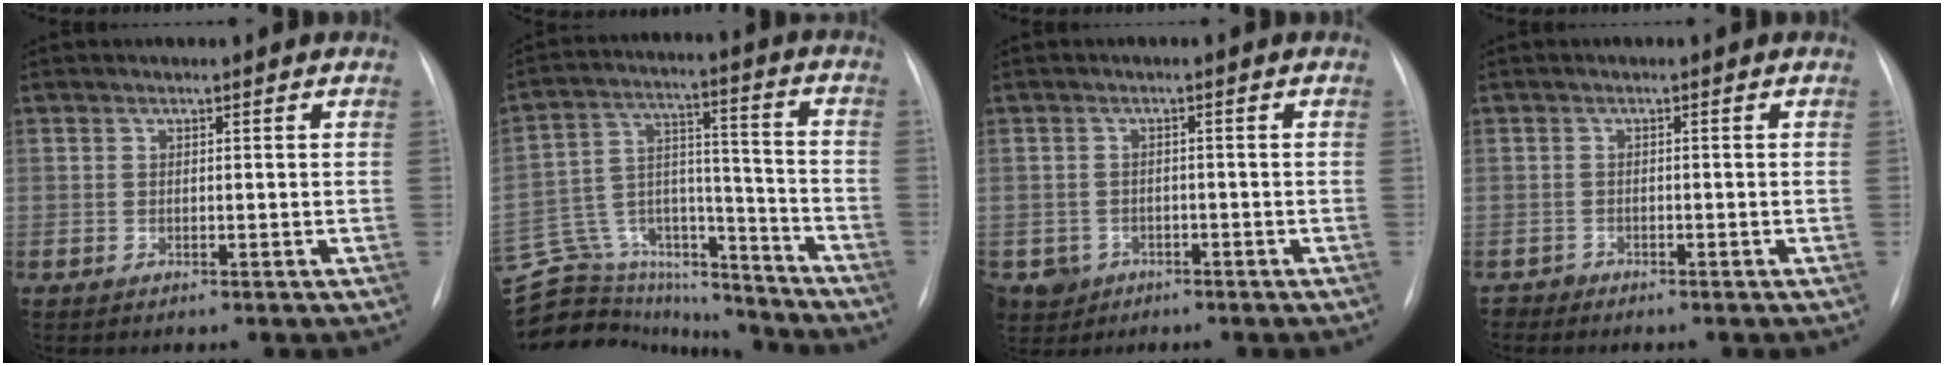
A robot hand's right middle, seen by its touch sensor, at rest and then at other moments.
{"total": 22.3, "force": [-20.4, 7.3, 5.5], "torque": [-0.142, 0.041, -0.316]}
{"total": 6.0, "force": [-3.2, 5.0, 0.8], "torque": [-0.022, 0.006, -0.047]}
{"total": 1.1, "force": [-0.9, 0.3, -0.5], "torque": [0.009, -0.002, -0.018]}